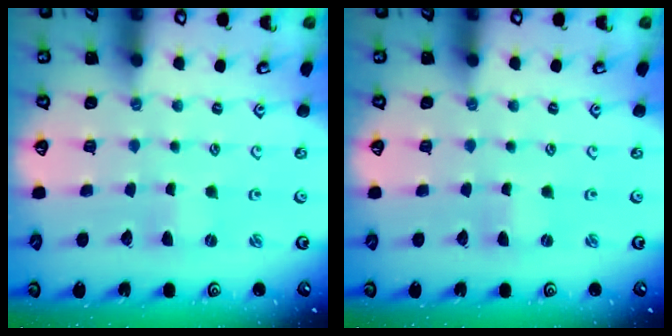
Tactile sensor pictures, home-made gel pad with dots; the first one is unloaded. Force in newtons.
{"total": 0.0}